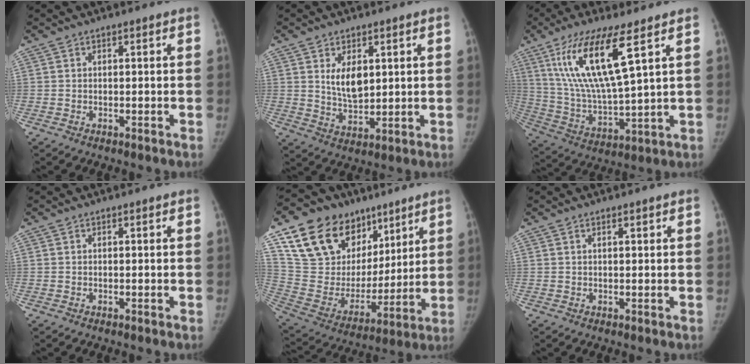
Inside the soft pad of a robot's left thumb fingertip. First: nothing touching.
{"total": 7.0, "force": [2.2, 3.9, 5.3], "torque": [-0.072, -0.020, 0.047]}
{"total": 17.4, "force": [8.1, 3.6, 15.0], "torque": [-0.301, -0.039, 0.162]}
{"total": 0.0}
{"total": 25.1, "force": [14.0, 16.7, 12.5], "torque": [-0.182, -0.013, 0.263]}
{"total": 0.9, "force": [0.6, 0.3, 0.7], "torque": [-0.009, -0.001, 0.010]}